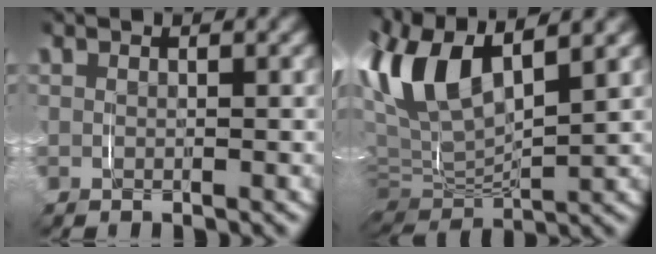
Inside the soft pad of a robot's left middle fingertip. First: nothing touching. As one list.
[{"total": 9.6, "force": [2.4, 6.1, 7.0], "torque": [-0.178, -0.003, 0.041]}]